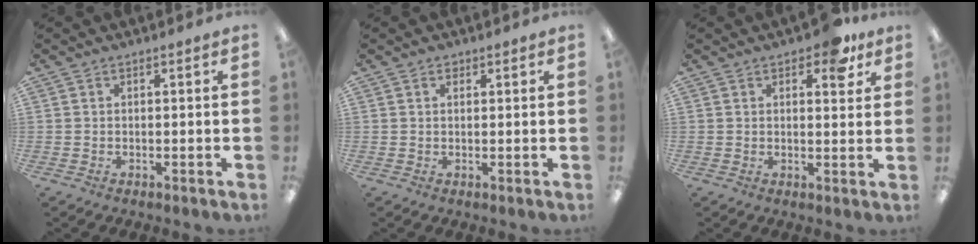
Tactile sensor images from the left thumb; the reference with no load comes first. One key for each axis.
{"total": 1.0, "fx": 0.6, "fy": 0.7, "fz": 0.4, "tx": -0.010, "ty": 0.002, "tz": 0.011}
{"total": 6.2, "fx": 4.0, "fy": 3.1, "fz": 3.6, "tx": -0.040, "ty": -0.012, "tz": 0.065}